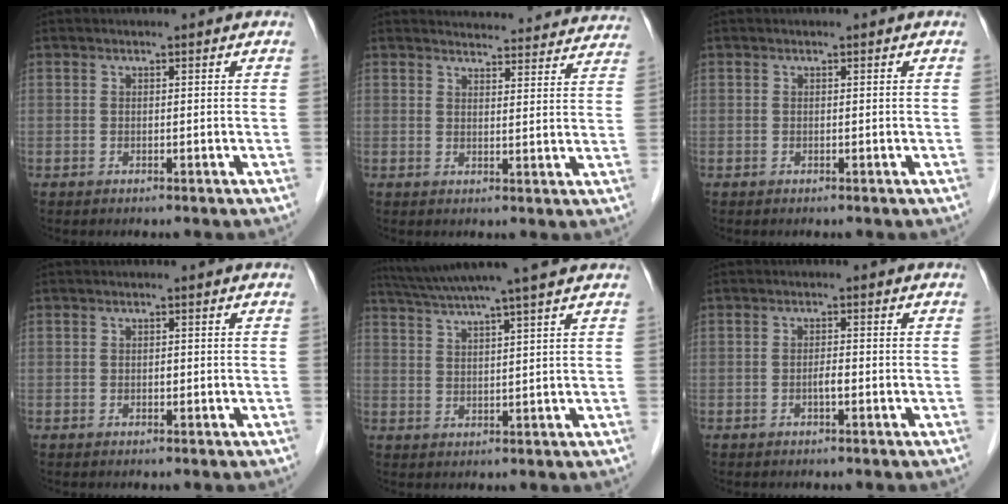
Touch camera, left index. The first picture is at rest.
{"total": 17.5, "force": [17.0, 3.0, 2.8], "torque": [-0.015, -0.028, 0.184]}
{"total": 0.0}
{"total": 0.5, "force": [-0.3, 0.2, 0.3], "torque": [-0.005, -0.002, -0.006]}
{"total": 10.9, "force": [9.3, -1.6, 5.5], "torque": [-0.096, 0.019, 0.136]}
{"total": 1.3, "force": [-0.8, 0.1, 1.1], "torque": [-0.020, -0.002, -0.014]}